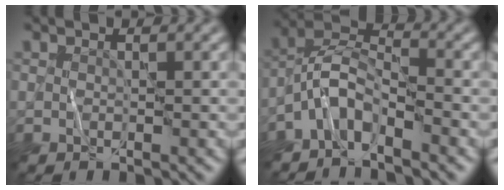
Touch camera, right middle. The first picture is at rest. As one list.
[{"total": 4.1, "force": [-3.0, 1.6, 2.4], "torque": [-0.039, 0.010, -0.071]}]